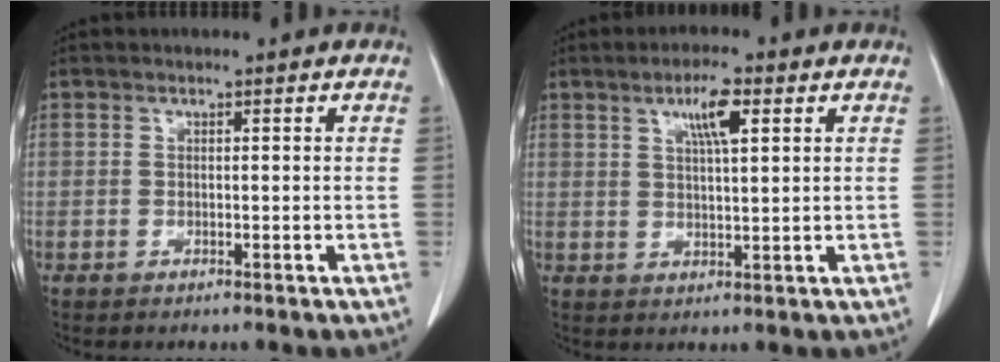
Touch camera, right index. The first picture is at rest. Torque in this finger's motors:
{"motor_torque": [0.31, 0.03, 0.13, 0.08]}